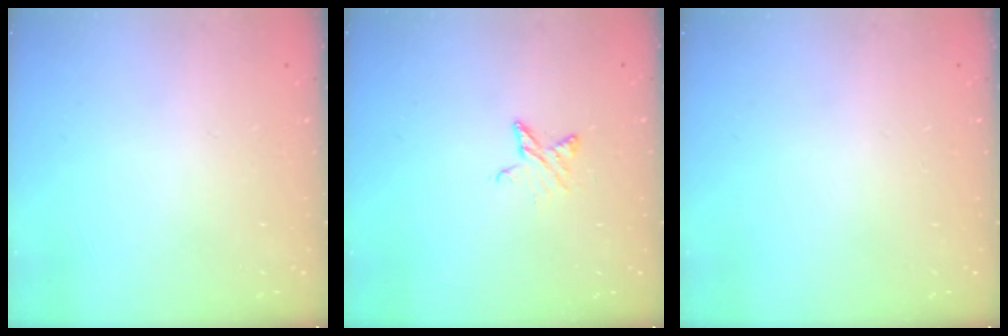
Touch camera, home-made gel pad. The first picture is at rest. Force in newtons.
{"total": 5.7, "press": 5.7, "slide": 0.4}
{"total": 0.0}